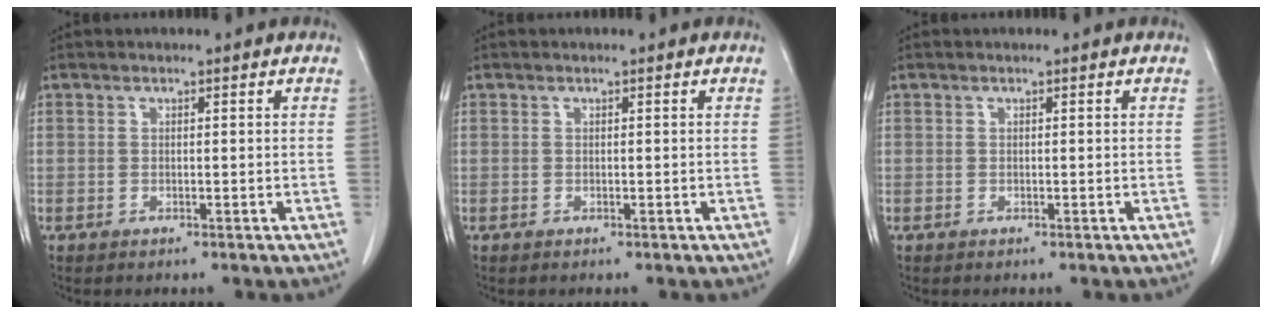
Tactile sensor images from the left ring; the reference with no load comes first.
{"total": 0.0}
{"total": 0.0}